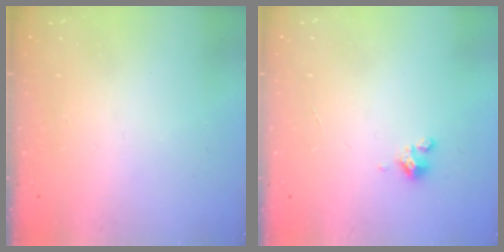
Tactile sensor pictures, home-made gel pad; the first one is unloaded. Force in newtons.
{"total": 1.2, "press": 1.2, "slide": 0.2}